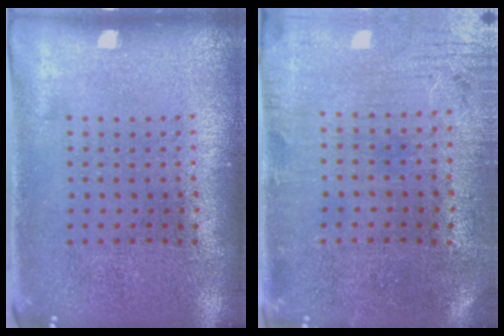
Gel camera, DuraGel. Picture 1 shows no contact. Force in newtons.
{"total": 0.6, "press": 0.4, "slide": 0.5}